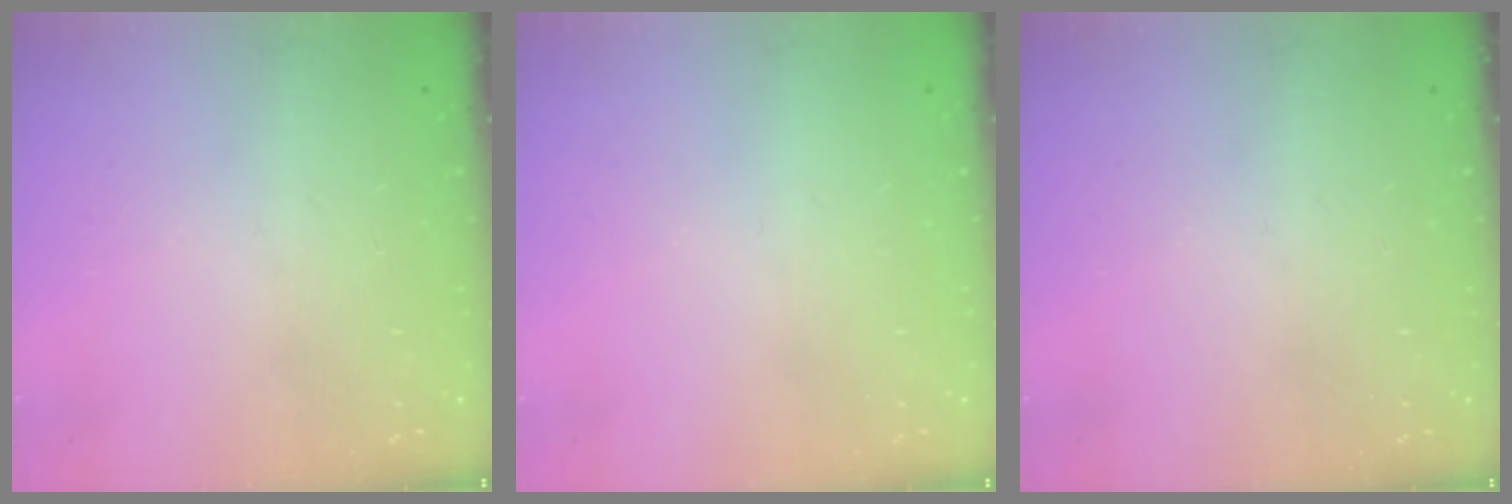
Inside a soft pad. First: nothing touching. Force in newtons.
{"total": 0.0}
{"total": 0.0}